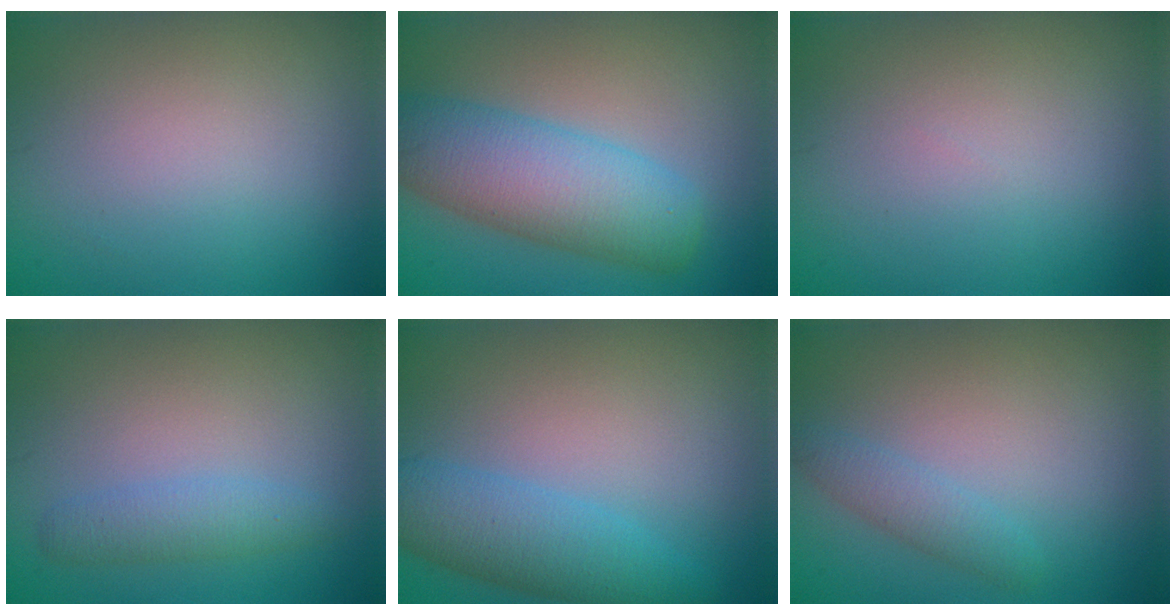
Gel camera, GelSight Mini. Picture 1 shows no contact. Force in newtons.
{"total": 7.5, "press": 7.5, "slide": 0.2}
{"total": 0.0}
{"total": 2.2, "press": 2.2, "slide": 0.2}
{"total": 4.9, "press": 4.9, "slide": 0.0}
{"total": 1.9, "press": 1.9, "slide": 0.1}